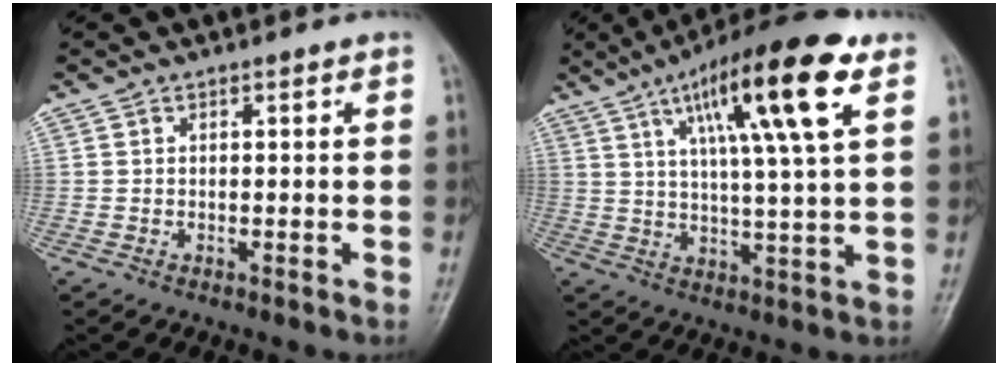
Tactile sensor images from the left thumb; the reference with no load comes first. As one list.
[{"total": 17.2, "force": [7.7, 2.7, 15.2], "torque": [-0.243, -0.011, 0.121]}]